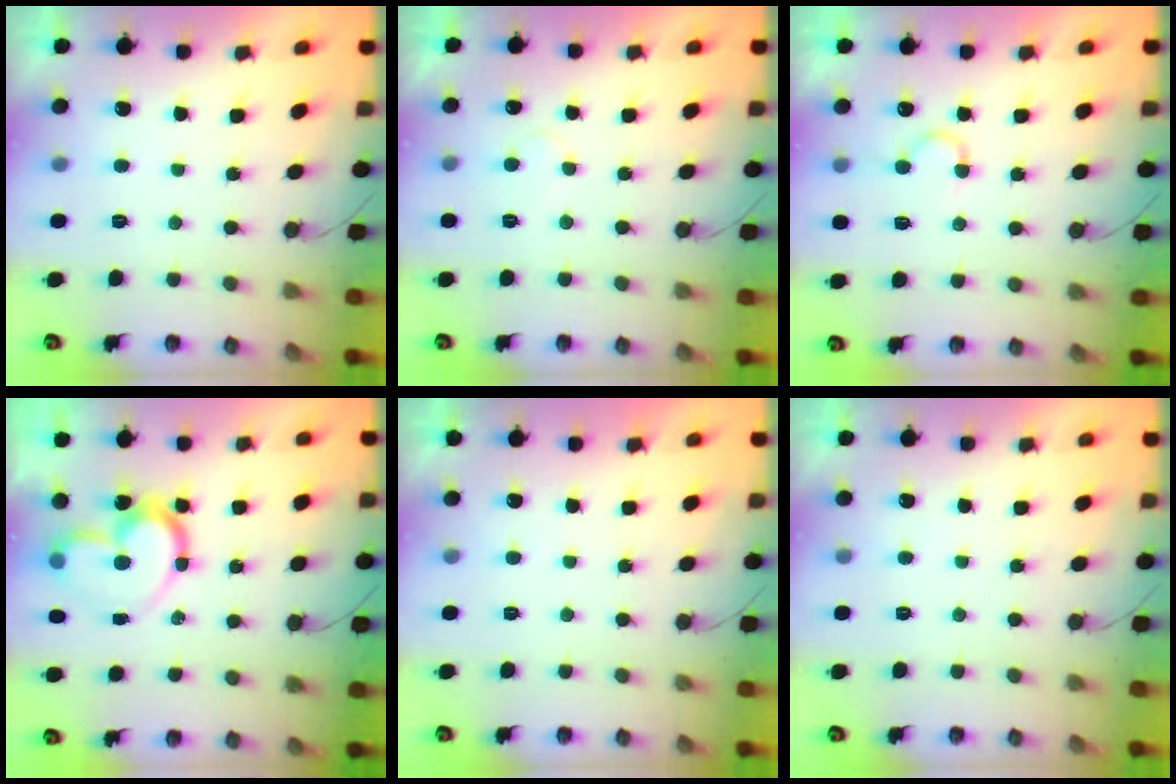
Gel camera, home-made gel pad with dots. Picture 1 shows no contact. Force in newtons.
{"total": 4.3, "press": 4.3, "slide": 0.2}
{"total": 6.1, "press": 6.0, "slide": 0.6}
{"total": 14.7, "press": 14.6, "slide": 1.1}
{"total": 1.7, "press": 1.7, "slide": 0.0}
{"total": 0.0}